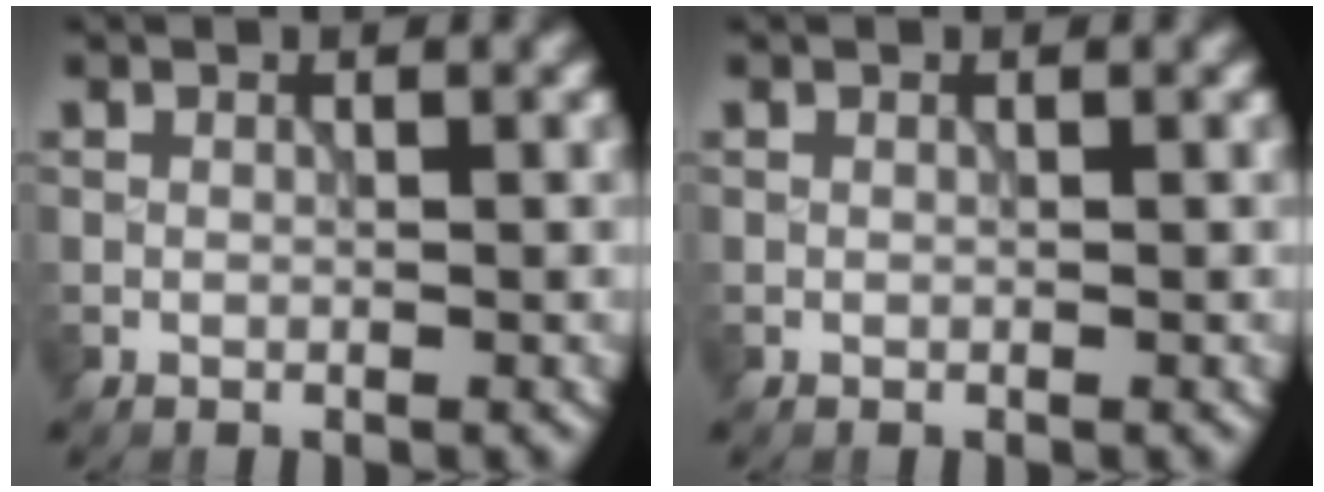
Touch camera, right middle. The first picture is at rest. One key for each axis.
{"total": 0.0}